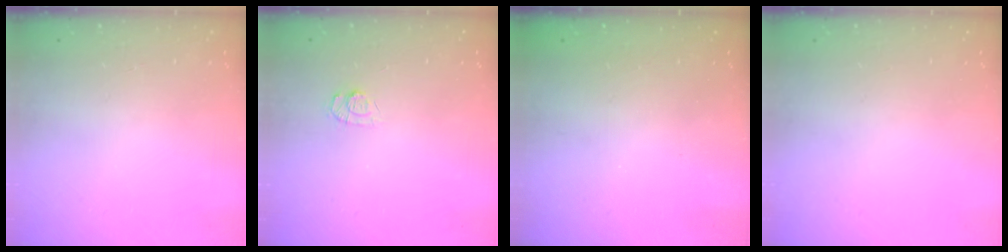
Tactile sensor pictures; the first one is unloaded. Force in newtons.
{"total": 6.2, "press": 6.1, "slide": 0.7}
{"total": 2.6, "press": 2.5, "slide": 0.8}
{"total": 0.0}